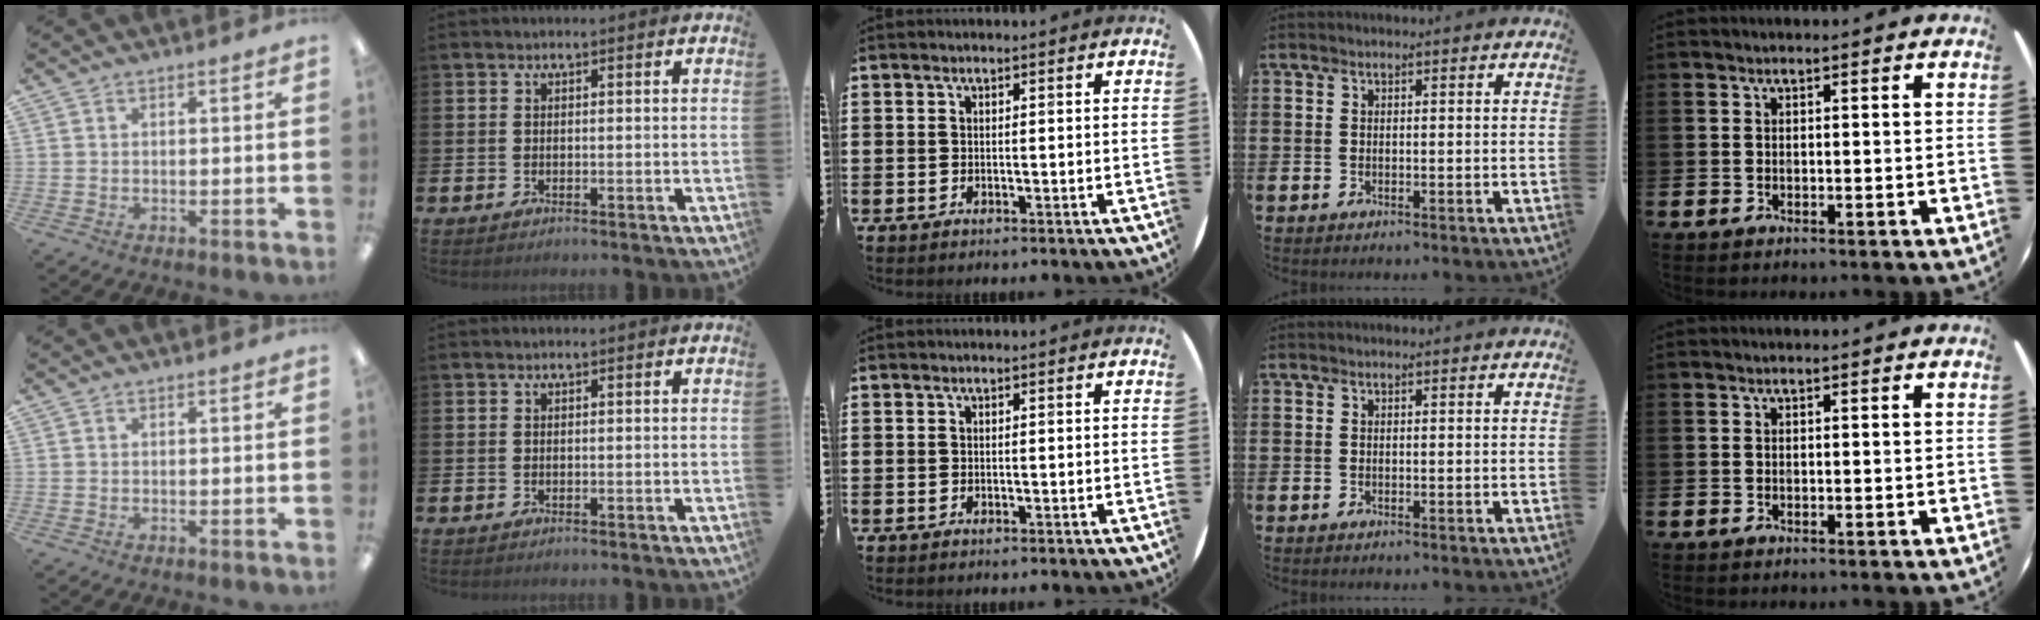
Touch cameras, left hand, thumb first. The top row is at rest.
{}